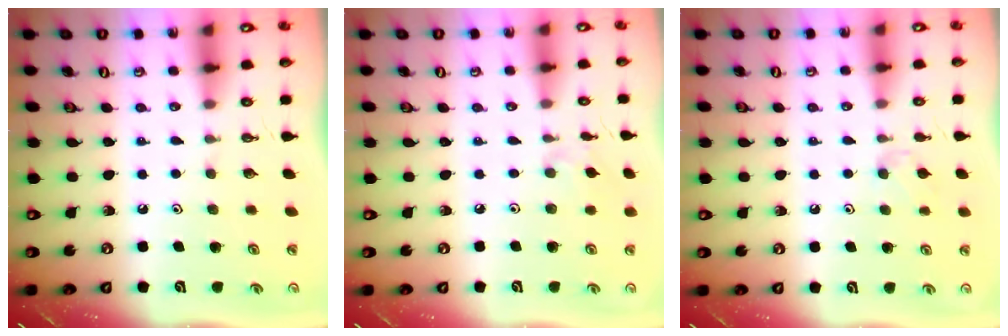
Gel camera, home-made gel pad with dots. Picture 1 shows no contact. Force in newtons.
{"total": 2.1, "press": 2.1, "slide": 0.4}
{"total": 5.2, "press": 5.1, "slide": 1.0}